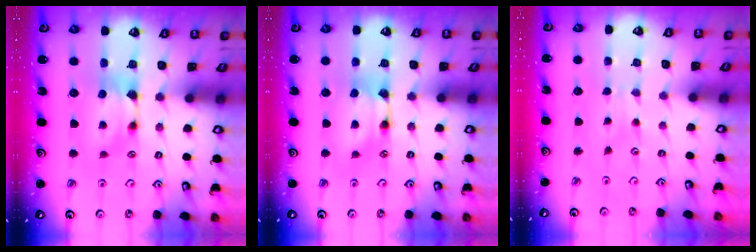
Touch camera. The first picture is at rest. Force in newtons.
{"total": 1.9, "press": 1.9, "slide": 0.1}
{"total": 3.9, "press": 3.9, "slide": 0.2}